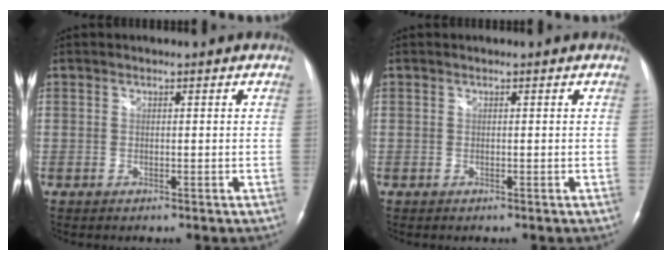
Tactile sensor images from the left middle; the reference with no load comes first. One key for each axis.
{"total": 0.0}